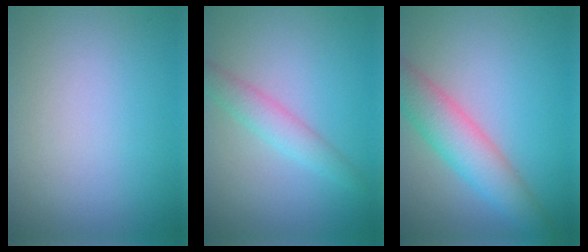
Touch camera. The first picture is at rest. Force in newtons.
{"total": 2.9, "press": 2.9, "slide": 0.1}
{"total": 5.3, "press": 5.3, "slide": 0.0}